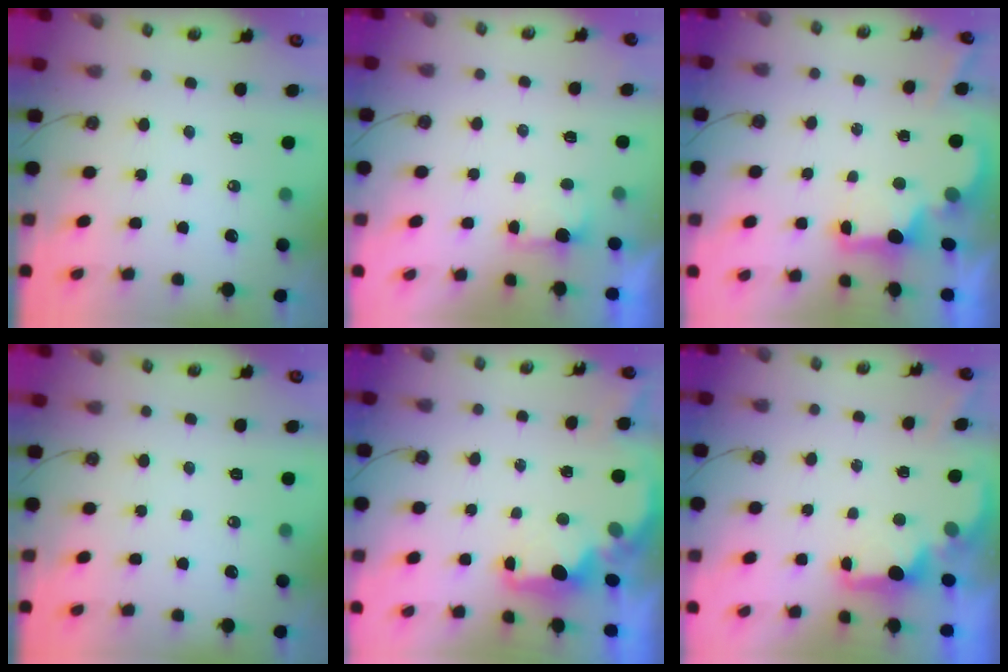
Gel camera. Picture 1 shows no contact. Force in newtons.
{"total": 1.6, "press": 1.3, "slide": 0.8}
{"total": 2.6, "press": 2.5, "slide": 0.7}
{"total": 0.0}
{"total": 3.0, "press": 2.9, "slide": 0.5}
{"total": 2.1, "press": 1.9, "slide": 0.8}